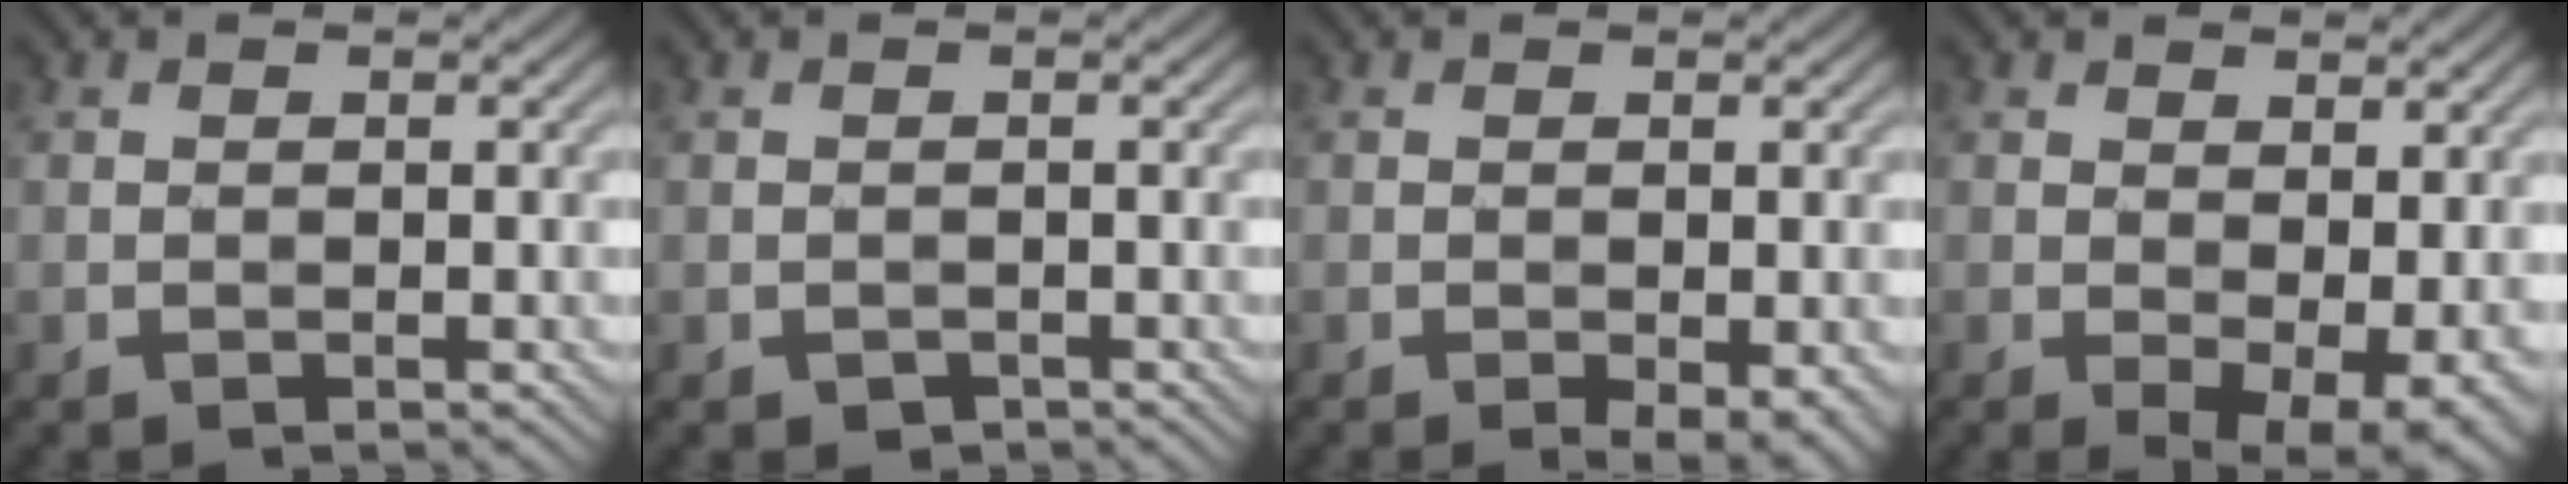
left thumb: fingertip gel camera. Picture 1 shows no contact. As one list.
[{"total": 0.6, "force": [-0.3, 0.5, 0.0], "torque": [0.002, -0.002, -0.004]}, {"total": 2.8, "force": [-1.3, 0.7, 2.3], "torque": [-0.035, -0.001, -0.013]}, {"total": 5.7, "force": [-0.1, 2.8, 5.0], "torque": [-0.078, -0.012, 0.011]}]